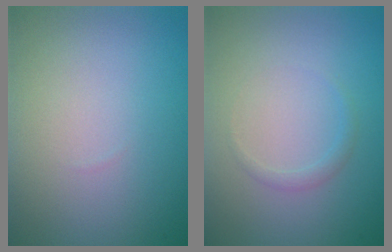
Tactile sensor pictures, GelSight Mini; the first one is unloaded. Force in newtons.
{"total": 0.8, "press": 0.8, "slide": 0.1}